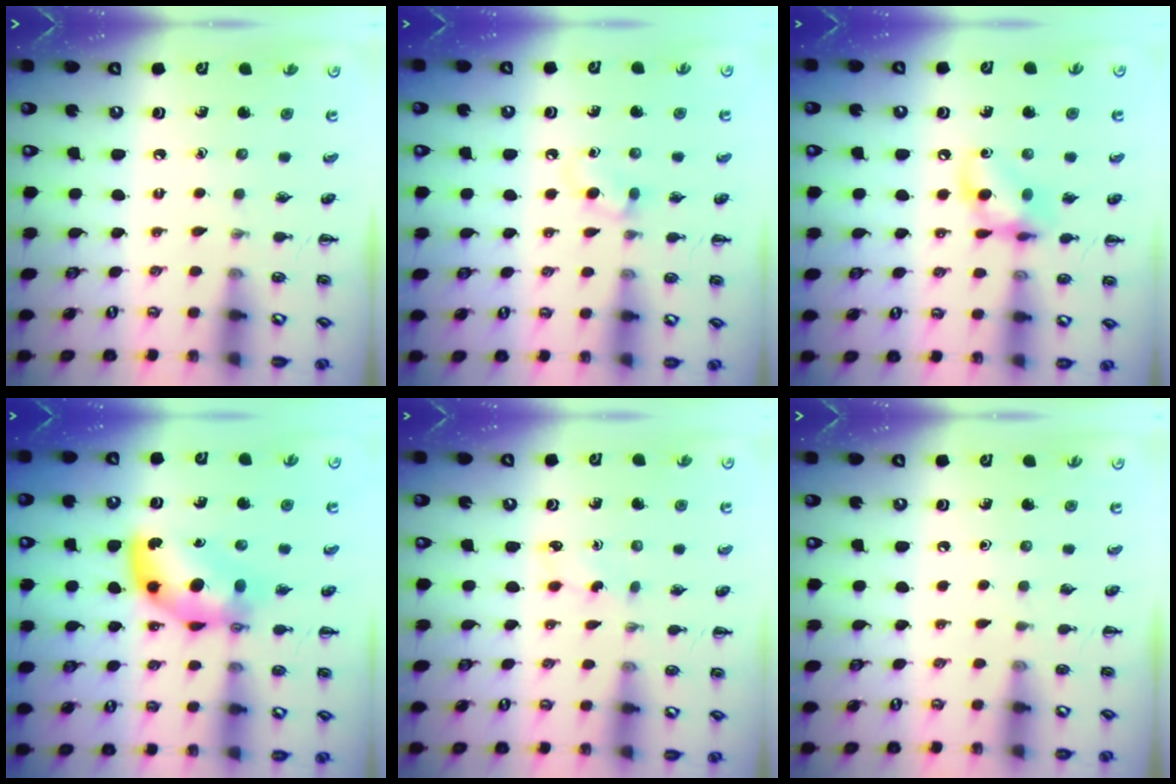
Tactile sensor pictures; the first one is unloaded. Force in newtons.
{"total": 3.7, "press": 3.4, "slide": 1.4}
{"total": 10.5, "press": 10.4, "slide": 1.5}
{"total": 8.6, "press": 8.4, "slide": 1.7}
{"total": 2.6, "press": 2.5, "slide": 0.8}
{"total": 0.0}